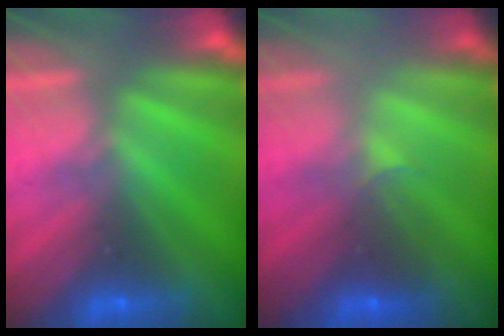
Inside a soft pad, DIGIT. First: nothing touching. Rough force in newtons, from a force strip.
{"total": 2.0}